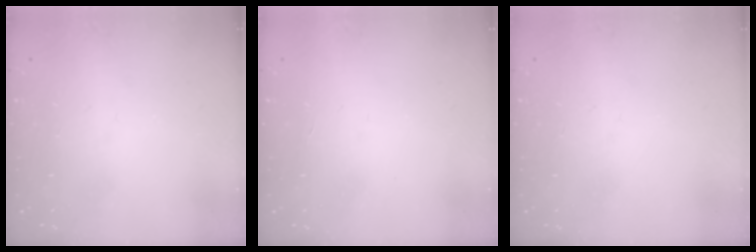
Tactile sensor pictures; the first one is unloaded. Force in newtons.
{"total": 1.6, "press": 1.6, "slide": 0.1}
{"total": 0.0}